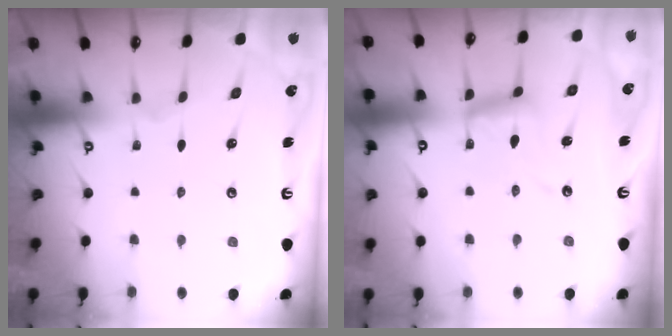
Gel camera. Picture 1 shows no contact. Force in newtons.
{"total": 12.7, "press": 12.6, "slide": 1.1}